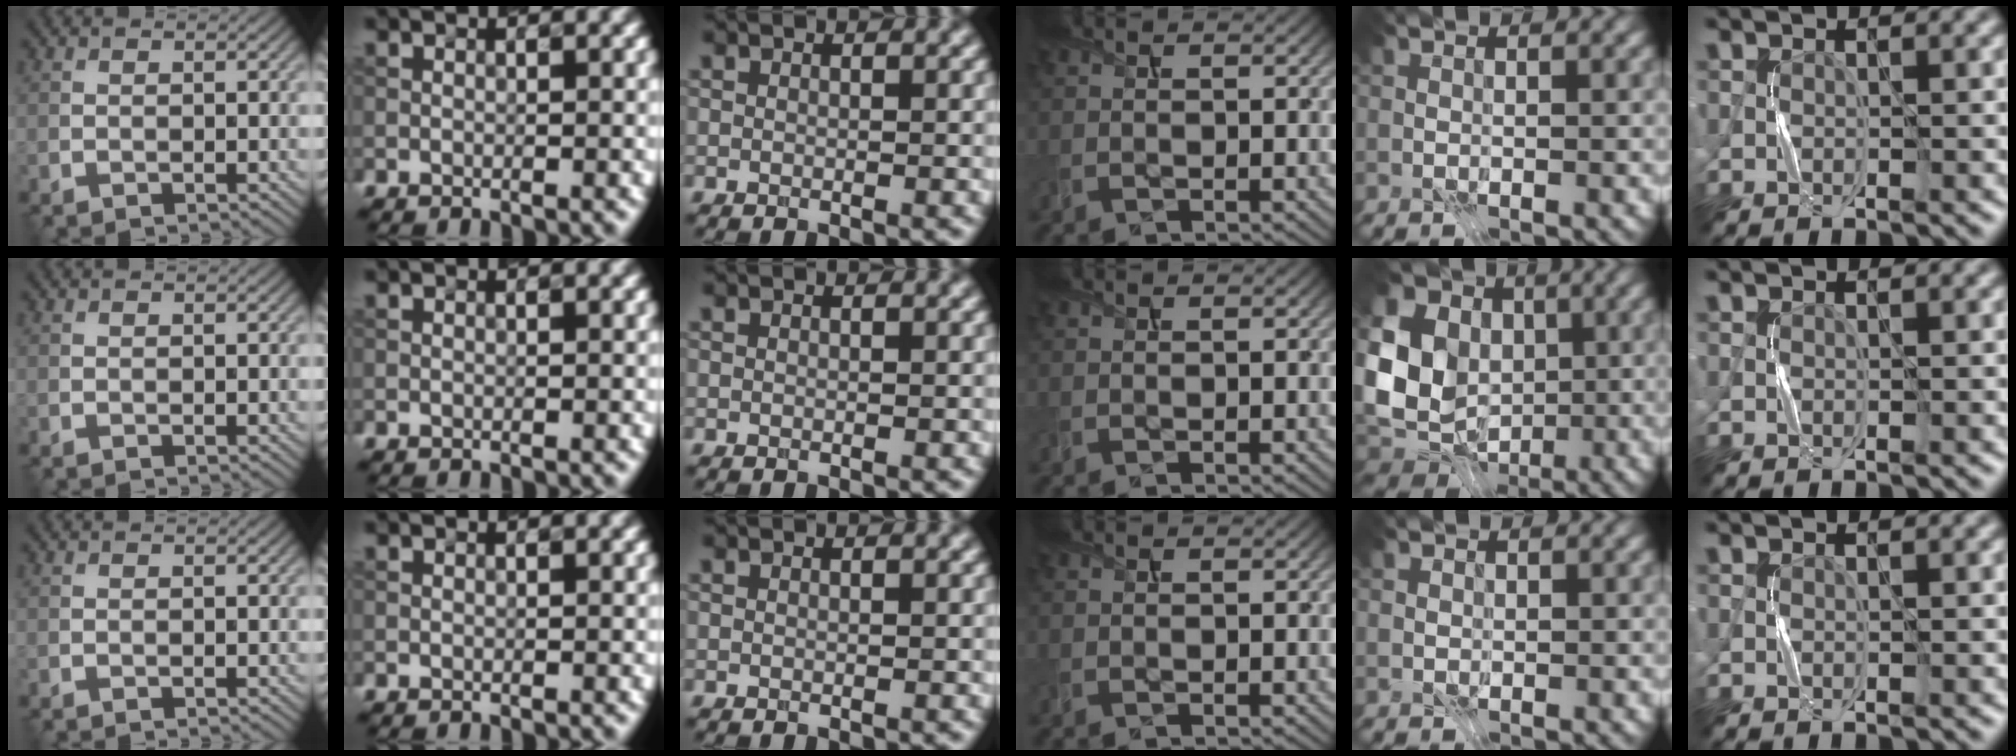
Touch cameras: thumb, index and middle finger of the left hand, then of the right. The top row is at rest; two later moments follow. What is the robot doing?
{"motion": "press", "object": "calculator"}